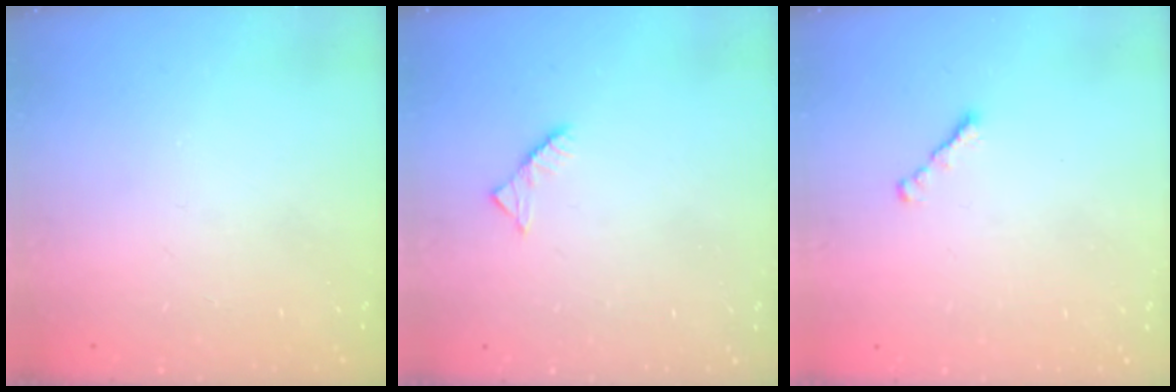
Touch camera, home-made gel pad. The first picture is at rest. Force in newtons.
{"total": 2.6, "press": 2.6, "slide": 0.4}
{"total": 1.3, "press": 1.2, "slide": 0.5}